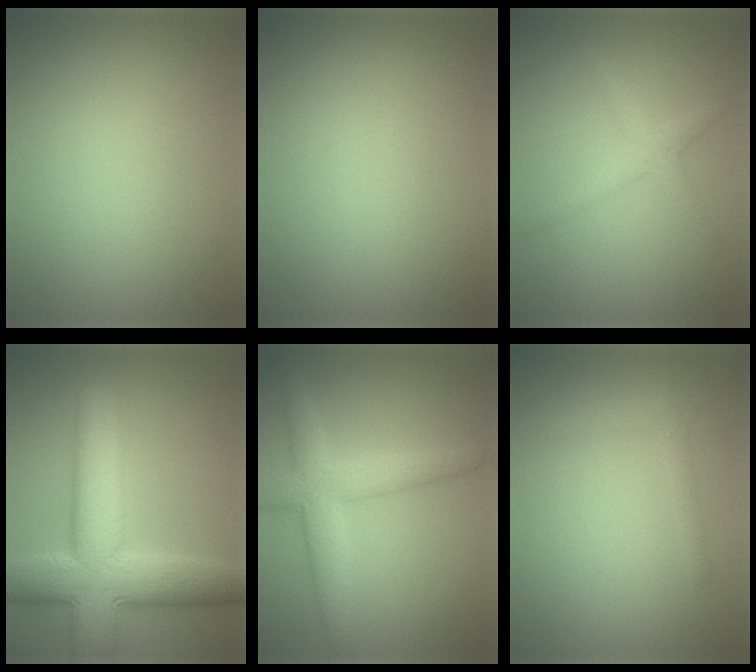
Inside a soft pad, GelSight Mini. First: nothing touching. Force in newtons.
{"total": 0.0}
{"total": 2.2, "press": 2.2, "slide": 0.1}
{"total": 10.9, "press": 10.9, "slide": 0.8}
{"total": 4.7, "press": 4.7, "slide": 0.3}
{"total": 1.3, "press": 1.3, "slide": 0.1}